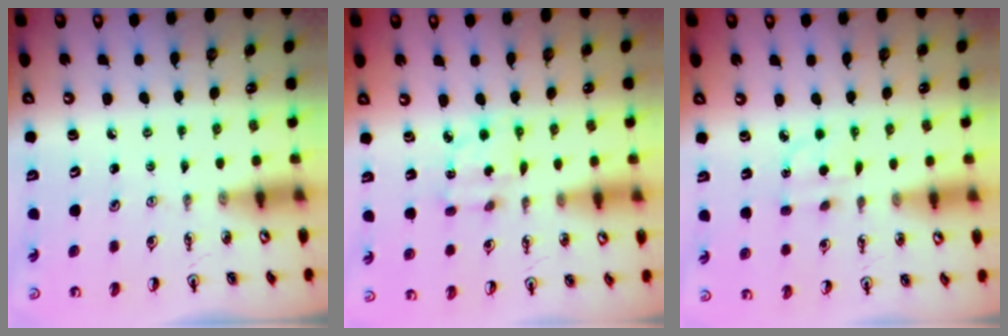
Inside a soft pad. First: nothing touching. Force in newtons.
{"total": 3.7, "press": 3.7, "slide": 0.1}
{"total": 4.4, "press": 4.3, "slide": 0.6}